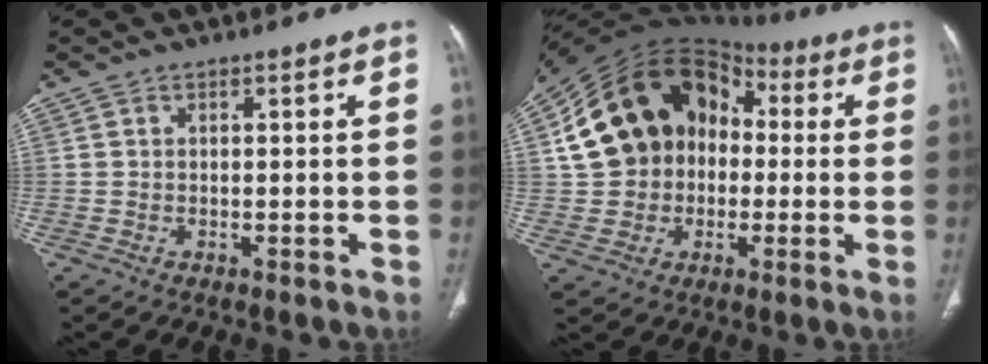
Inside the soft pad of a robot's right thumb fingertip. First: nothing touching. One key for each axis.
{"total": 19.1, "fx": 1.2, "fy": 15.6, "fz": 10.9, "tx": -0.167, "ty": 0.041, "tz": 0.020}